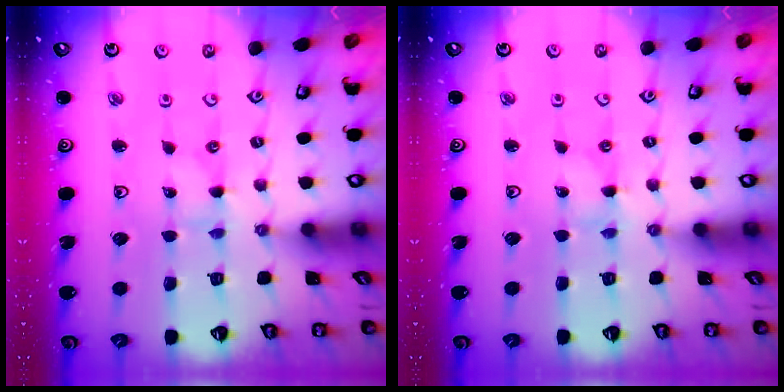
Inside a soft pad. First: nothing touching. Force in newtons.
{"total": 0.0}